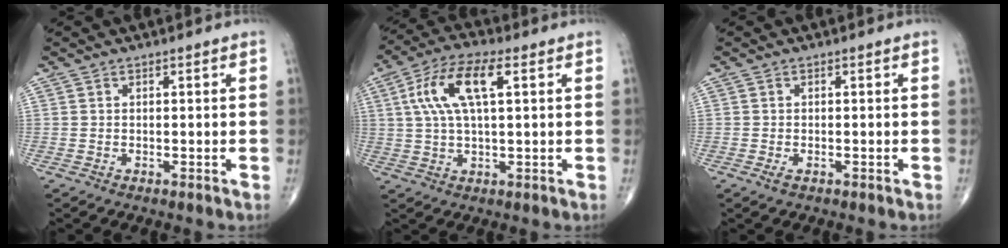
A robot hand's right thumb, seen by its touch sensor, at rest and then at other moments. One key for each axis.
{"total": 11.4, "fx": 3.1, "fy": 4.2, "fz": 10.2, "tx": -0.212, "ty": 0.019, "tz": 0.056}
{"total": 1.1, "fx": -0.6, "fy": 0.5, "fz": 0.8, "tx": -0.016, "ty": 0.000, "tz": -0.009}